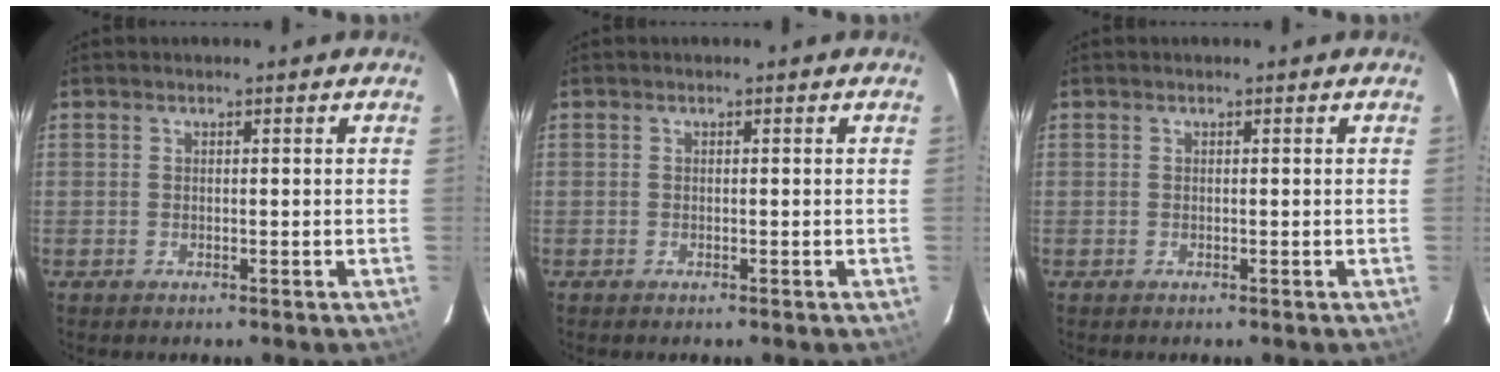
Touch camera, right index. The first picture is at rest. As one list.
[{"total": 0.0}, {"total": 0.0}]